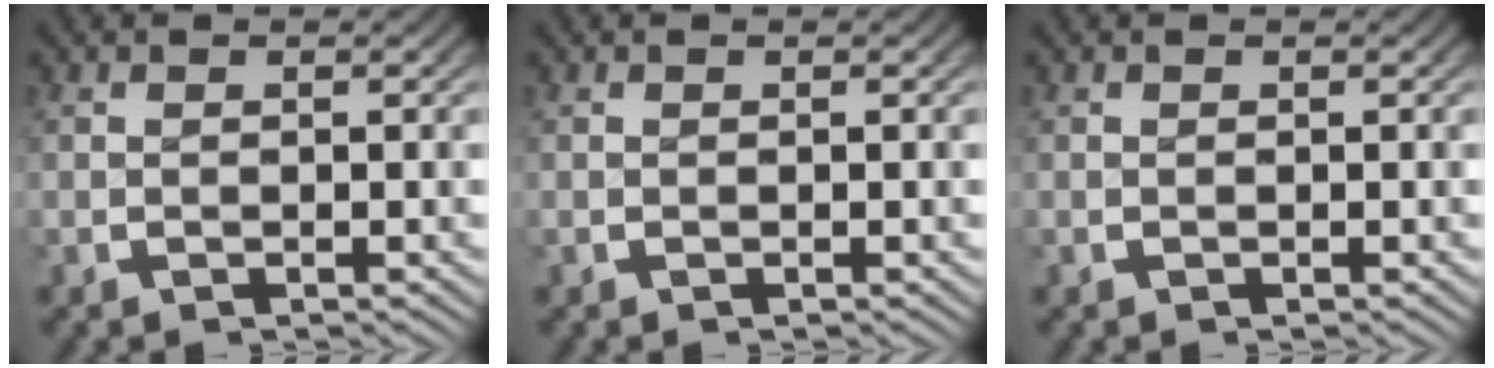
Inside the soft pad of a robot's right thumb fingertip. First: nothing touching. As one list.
[{"total": 0.0}, {"total": 0.0}]